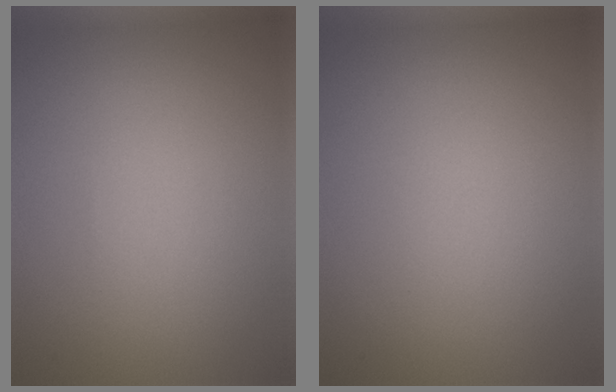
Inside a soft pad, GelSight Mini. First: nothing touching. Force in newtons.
{"total": 0.0}